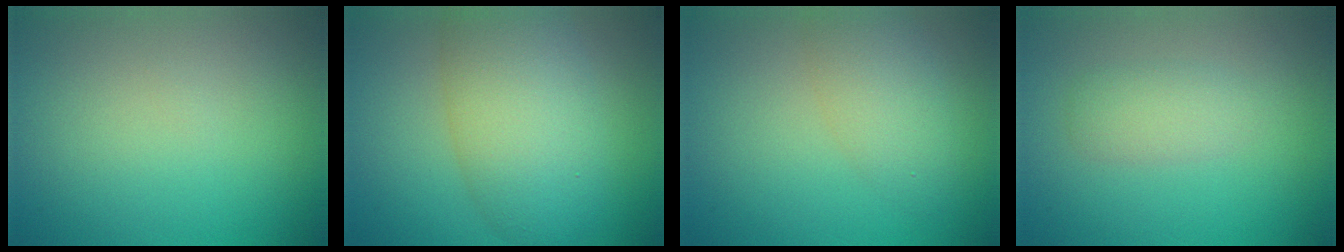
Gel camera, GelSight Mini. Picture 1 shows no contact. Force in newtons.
{"total": 8.0, "press": 8.0, "slide": 0.3}
{"total": 3.4, "press": 3.4, "slide": 0.0}
{"total": 2.0, "press": 2.0, "slide": 0.2}